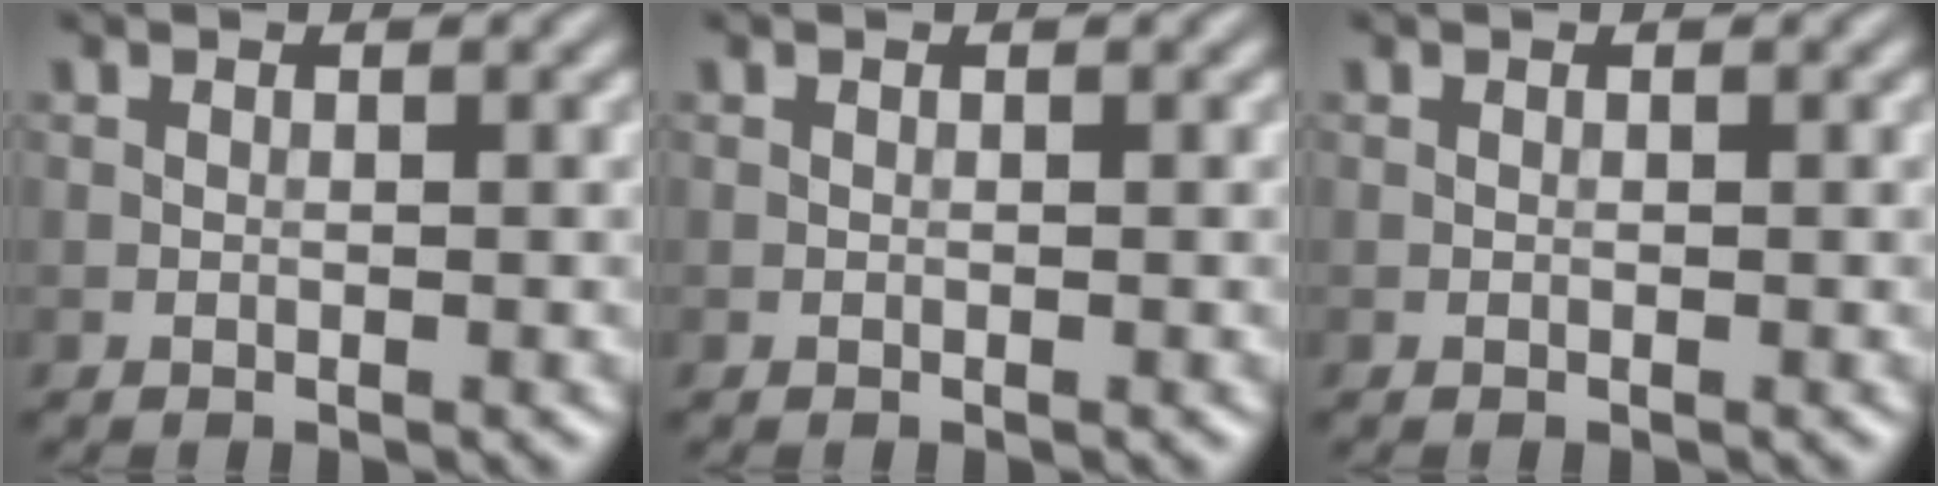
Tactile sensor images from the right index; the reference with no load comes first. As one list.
[{"total": 0.0}, {"total": 0.0}]